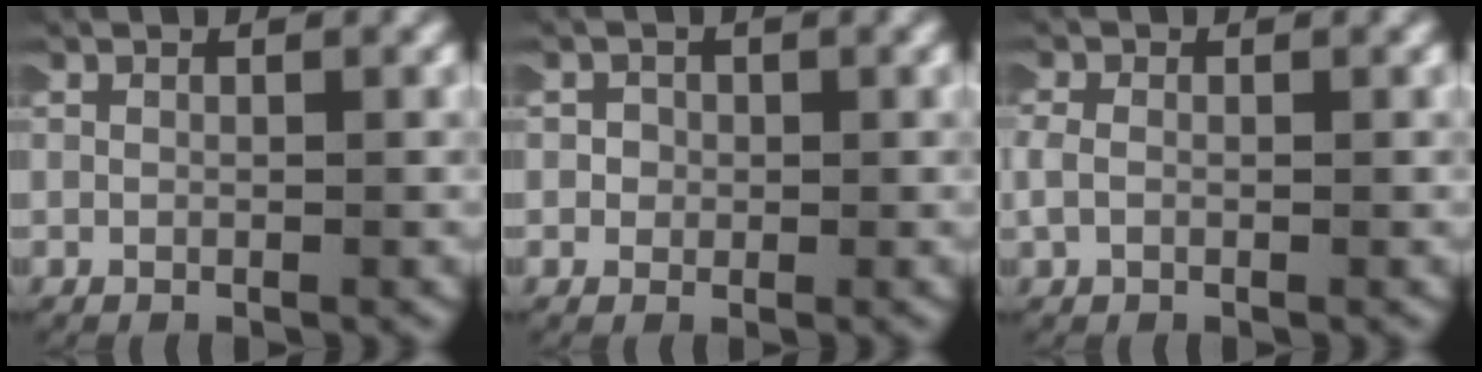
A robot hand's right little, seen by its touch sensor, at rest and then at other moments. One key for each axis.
{"total": 1.3, "fx": -0.1, "fy": 1.3, "fz": 0.2, "tx": -0.010, "ty": 0.001, "tz": -0.007}
{"total": 1.6, "fx": 0.0, "fy": 1.3, "fz": 1.0, "tx": -0.034, "ty": -0.002, "tz": 0.001}